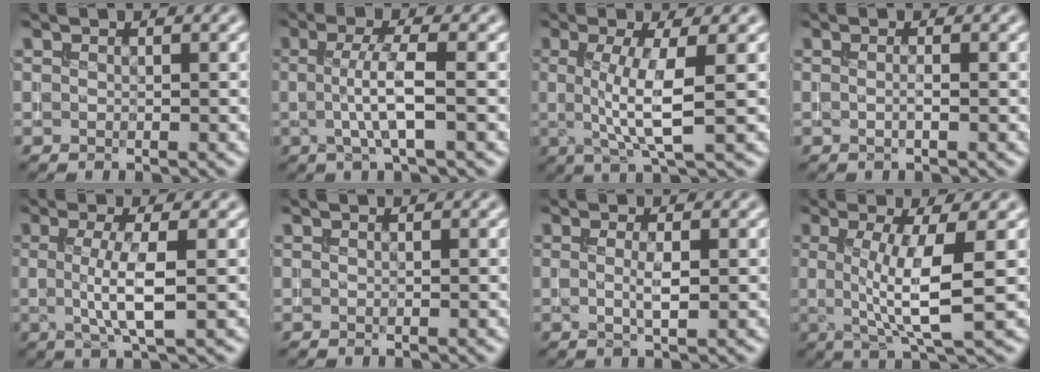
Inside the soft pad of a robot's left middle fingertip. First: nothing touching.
{"total": 3.9, "force": [-0.3, 0.8, 3.8], "torque": [-0.070, 0.000, -0.005]}
{"total": 5.2, "force": [0.1, 1.2, 5.1], "torque": [-0.095, -0.001, 0.001]}
{"total": 0.8, "force": [-0.2, 0.2, 0.8], "torque": [-0.011, 0.001, -0.006]}
{"total": 4.4, "force": [-0.1, 1.0, 4.3], "torque": [-0.080, -0.002, -0.001]}
{"total": 0.0}
{"total": 1.8, "force": [0.0, 0.4, 1.7], "torque": [-0.033, 0.003, 0.000]}
{"total": 6.3, "force": [0.2, 1.4, 6.1], "torque": [-0.103, -0.003, 0.003]}